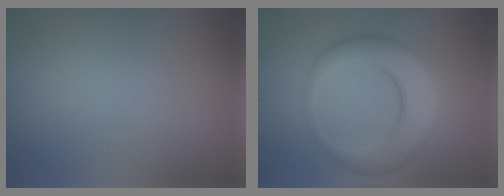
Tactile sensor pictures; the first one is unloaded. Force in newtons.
{"total": 6.8, "press": 6.8, "slide": 0.1}